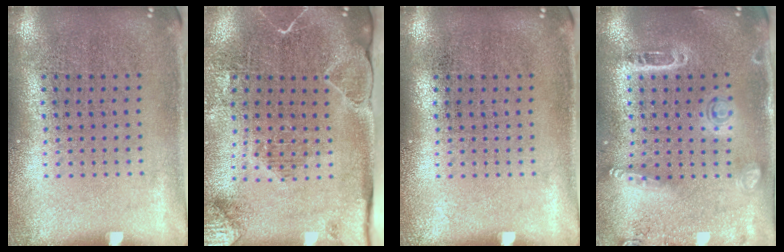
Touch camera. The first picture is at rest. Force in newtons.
{"total": 2.1, "press": 2.1, "slide": 0.5}
{"total": 0.0}
{"total": 1.6, "press": 1.4, "slide": 0.7}